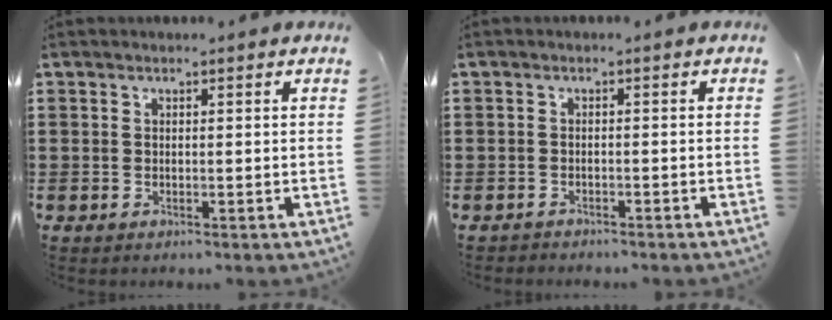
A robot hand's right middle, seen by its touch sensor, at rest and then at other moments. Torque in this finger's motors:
{"motor_torque": [-0.35, 0.28, -0.02, -0.02]}